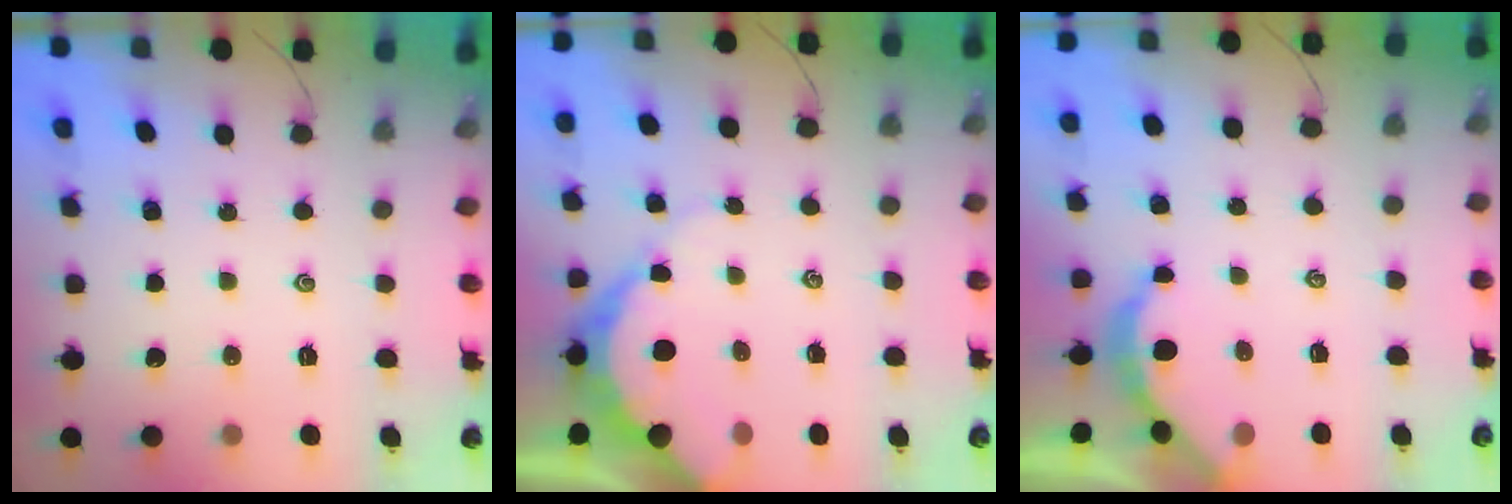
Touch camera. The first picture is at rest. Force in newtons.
{"total": 7.7, "press": 7.7, "slide": 0.8}
{"total": 3.1, "press": 3.1, "slide": 0.2}